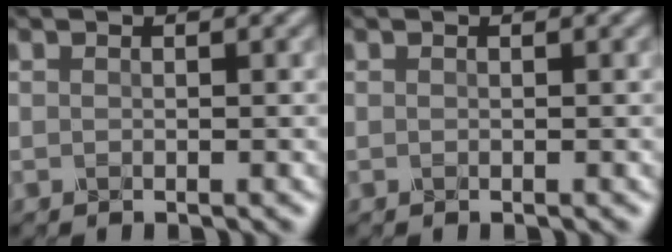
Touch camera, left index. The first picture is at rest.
{"total": 0.0}